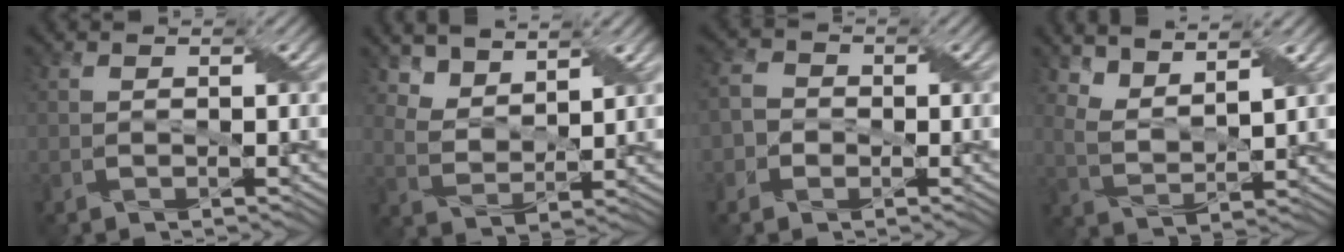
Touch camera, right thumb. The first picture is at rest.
{"total": 6.0, "force": [4.9, 2.4, 2.5], "torque": [-0.062, -0.017, 0.113]}
{"total": 2.9, "force": [-0.8, 2.6, 1.0], "torque": [-0.022, 0.004, -0.023]}
{"total": 7.2, "force": [5.6, 2.0, 3.9], "torque": [-0.082, 0.000, 0.103]}